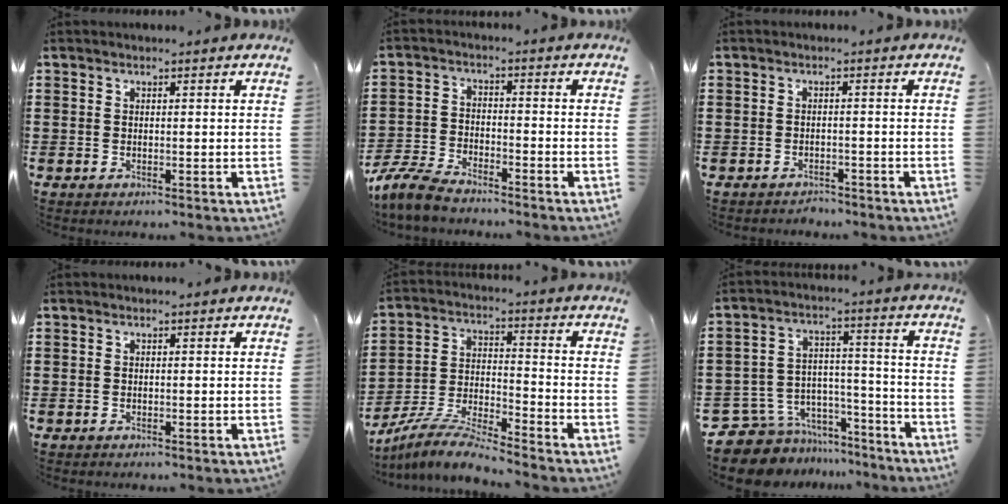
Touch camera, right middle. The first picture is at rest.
{"total": 5.8, "force": [-5.3, 1.2, 2.0], "torque": [-0.065, -0.003, -0.111]}
{"total": 1.8, "force": [-1.7, 0.4, -0.3], "torque": [-0.001, 0.001, -0.039]}
{"total": 0.0}
{"total": 7.2, "force": [-6.9, 0.2, 2.1], "torque": [-0.054, -0.004, -0.137]}
{"total": 8.4, "force": [-7.4, 3.7, 1.0], "torque": [-0.032, 0.011, -0.142]}